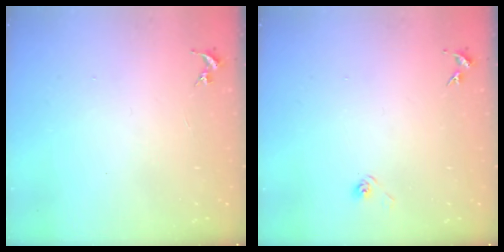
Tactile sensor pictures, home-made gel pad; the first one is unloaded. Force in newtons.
{"total": 2.9, "press": 2.5, "slide": 1.5}